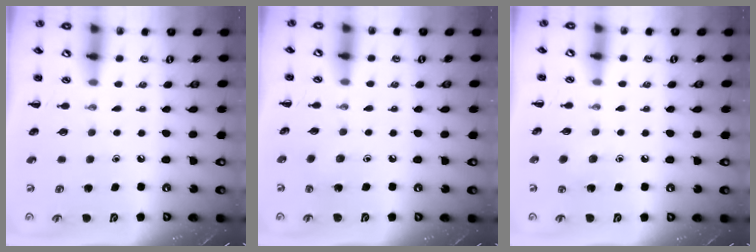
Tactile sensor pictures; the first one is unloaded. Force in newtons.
{"total": 3.0, "press": 2.9, "slide": 0.9}
{"total": 5.3, "press": 5.1, "slide": 1.4}